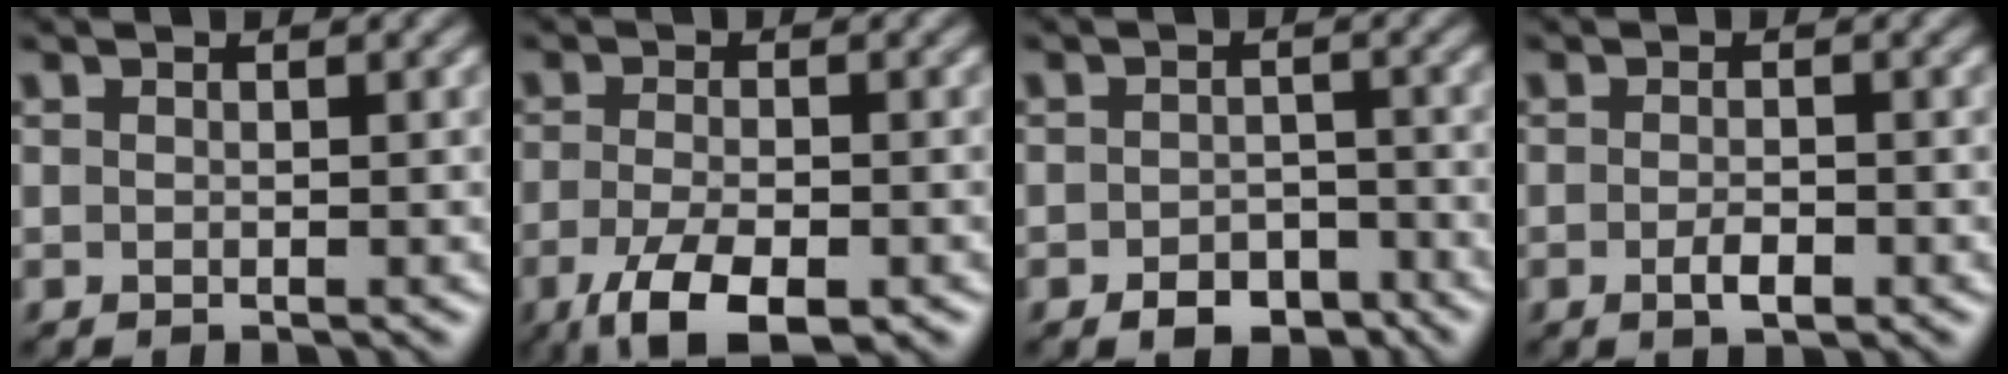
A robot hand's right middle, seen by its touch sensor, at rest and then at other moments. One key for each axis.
{"total": 6.8, "fx": -4.1, "fy": 2.6, "fz": 4.8, "tx": -0.098, "ty": -0.016, "tz": -0.067}
{"total": 3.5, "fx": -2.4, "fy": 2.0, "fz": 1.7, "tx": -0.020, "ty": 0.000, "tz": -0.041}
{"total": 1.7, "fx": -0.9, "fy": 0.6, "fz": 1.3, "tx": -0.025, "ty": 0.000, "tz": -0.015}